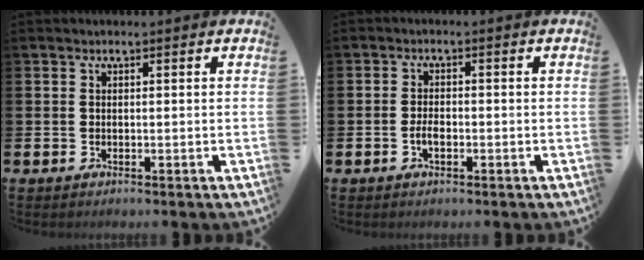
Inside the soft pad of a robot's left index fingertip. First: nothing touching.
{"total": 2.1, "force": [-0.7, 1.0, 1.7], "torque": [-0.031, 0.002, -0.014]}